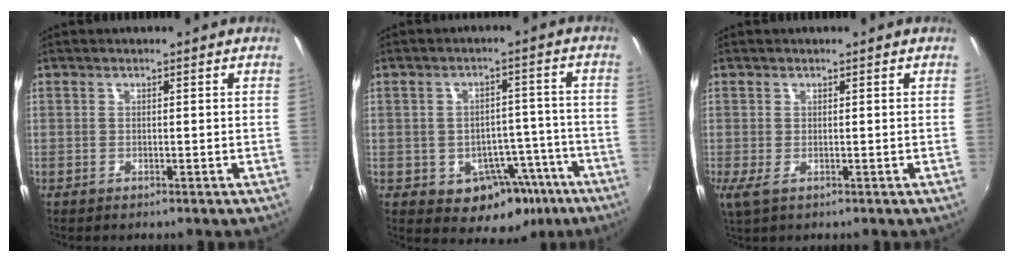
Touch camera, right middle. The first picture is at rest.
{"total": 11.0, "force": [-5.4, 8.4, 4.7], "torque": [-0.070, 0.035, -0.042]}
{"total": 1.9, "force": [-0.1, 0.5, 1.9], "torque": [-0.035, -0.008, -0.001]}